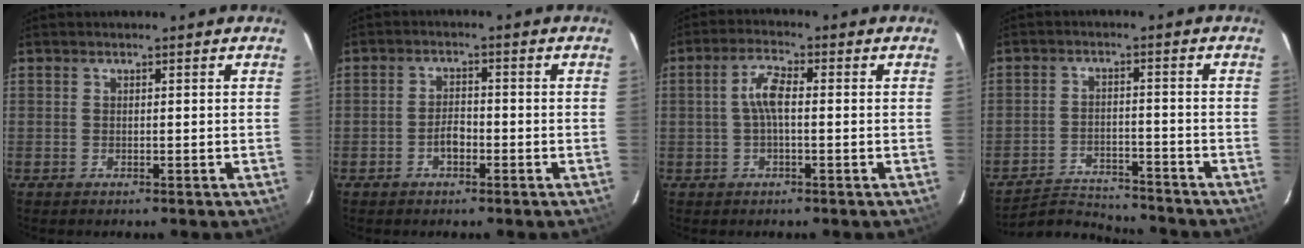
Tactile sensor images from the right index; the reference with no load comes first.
{"total": 2.8, "force": [-1.4, 1.5, 1.9], "torque": [-0.037, 0.006, -0.026]}
{"total": 4.5, "force": [-0.1, 1.4, 4.3], "torque": [-0.089, 0.012, -0.003]}
{"total": 8.1, "force": [-7.9, 1.8, 0.3], "torque": [-0.033, 0.007, -0.127]}